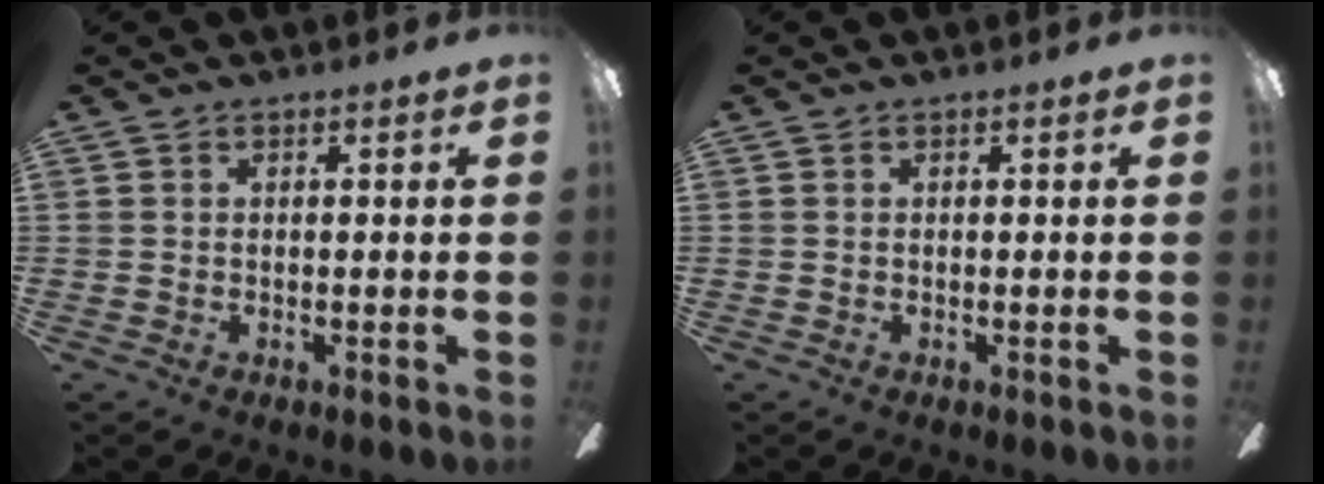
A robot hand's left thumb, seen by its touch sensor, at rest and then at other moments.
{"total": 0.0}